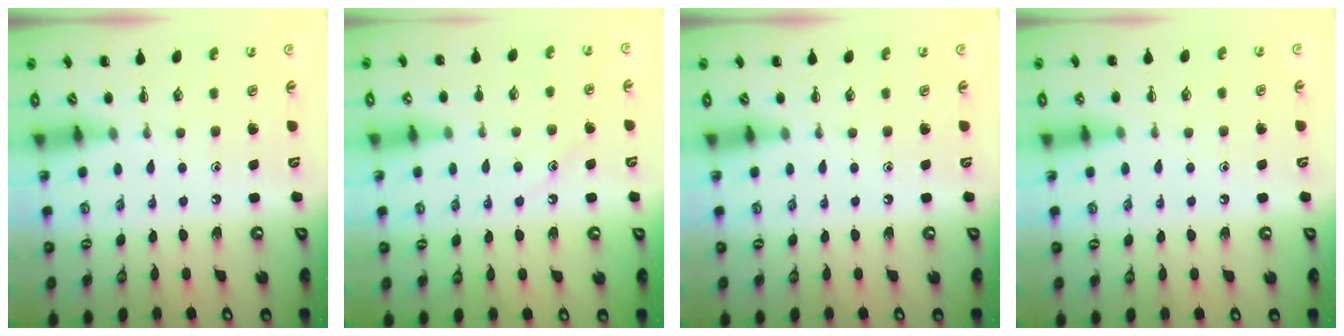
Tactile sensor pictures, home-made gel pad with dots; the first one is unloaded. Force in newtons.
{"total": 8.7, "press": 8.5, "slide": 1.5}
{"total": 0.0}
{"total": 3.6, "press": 3.5, "slide": 1.1}